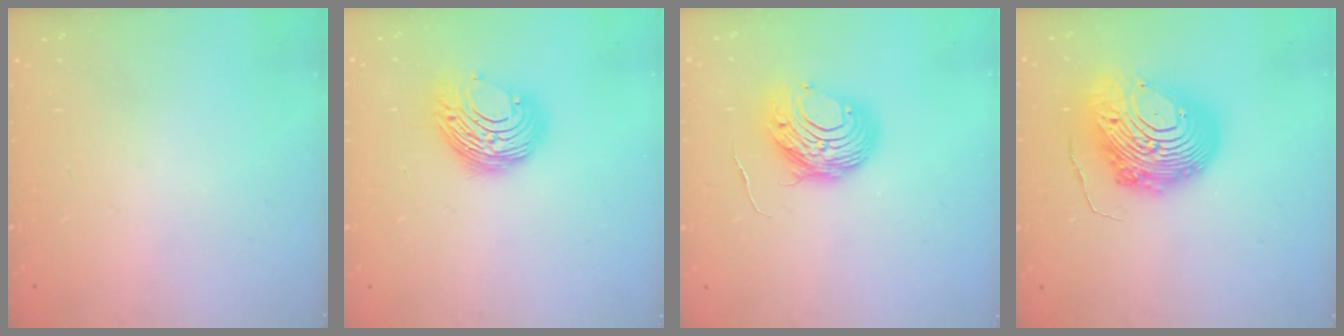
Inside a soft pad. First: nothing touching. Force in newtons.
{"total": 10.4, "press": 10.4, "slide": 0.6}
{"total": 11.2, "press": 11.2, "slide": 0.9}
{"total": 16.1, "press": 16.0, "slide": 1.8}